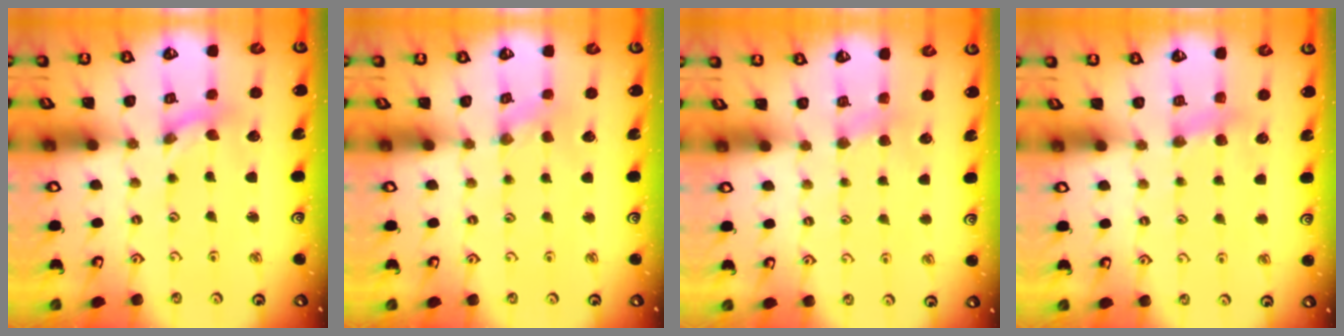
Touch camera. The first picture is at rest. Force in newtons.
{"total": 0.0}
{"total": 2.1, "press": 2.0, "slide": 0.4}
{"total": 5.0, "press": 5.0, "slide": 0.7}